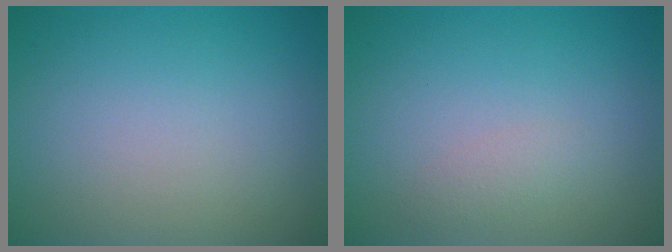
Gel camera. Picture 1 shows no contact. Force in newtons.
{"total": 1.0, "press": 1.0, "slide": 0.0}